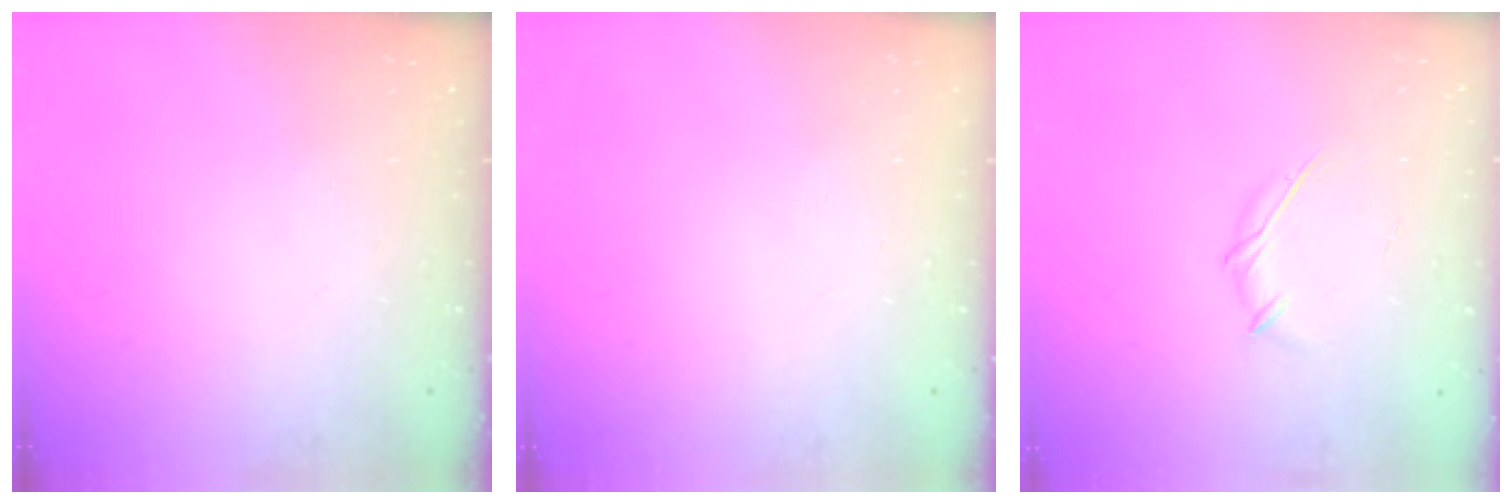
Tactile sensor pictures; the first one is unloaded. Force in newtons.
{"total": 0.0}
{"total": 3.8, "press": 3.7, "slide": 0.7}